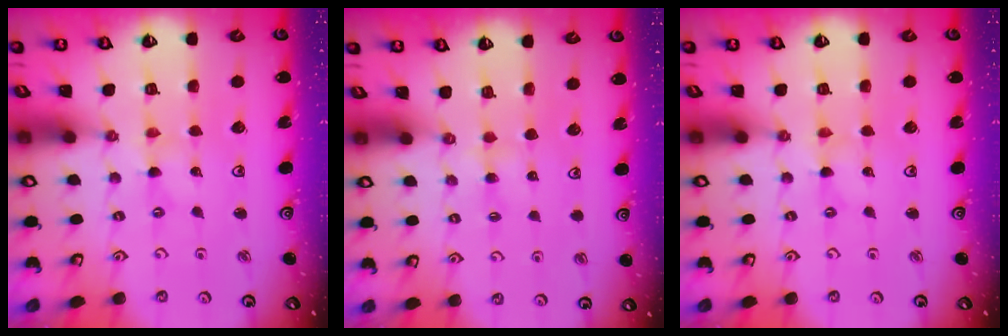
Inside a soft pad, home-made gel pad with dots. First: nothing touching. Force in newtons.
{"total": 2.0, "press": 2.0, "slide": 0.3}
{"total": 0.0}